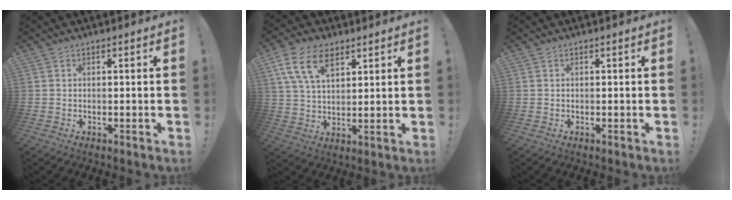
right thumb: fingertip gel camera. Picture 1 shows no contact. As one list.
[{"total": 11.9, "force": [6.5, 6.8, 7.2], "torque": [-0.142, -0.008, 0.124]}, {"total": 0.0}]